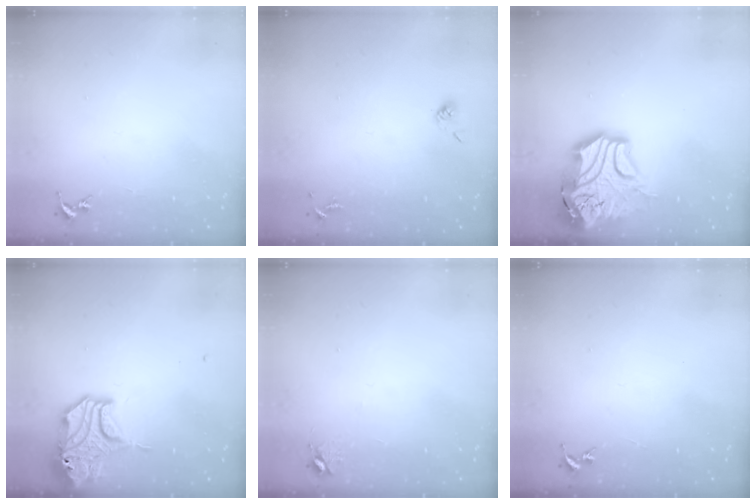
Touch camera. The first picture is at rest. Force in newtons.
{"total": 4.2, "press": 4.0, "slide": 1.1}
{"total": 19.5, "press": 19.3, "slide": 2.9}
{"total": 14.5, "press": 14.4, "slide": 2.2}
{"total": 4.7, "press": 4.7, "slide": 0.6}
{"total": 0.0}